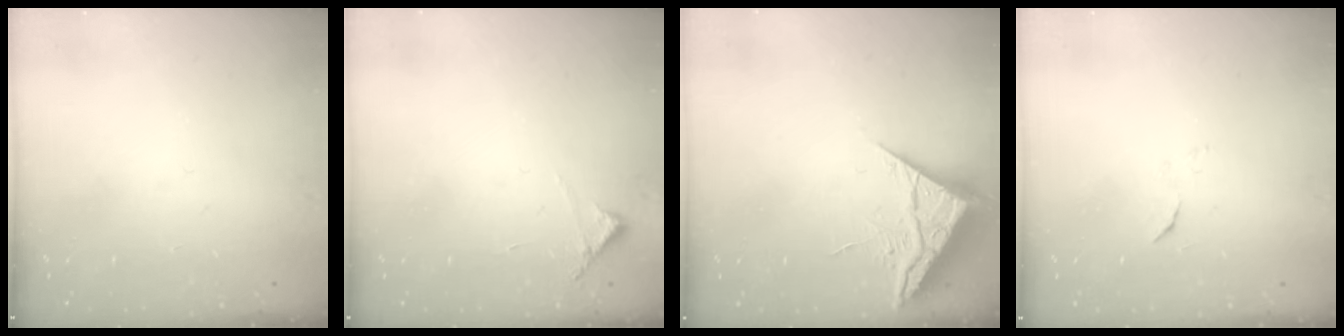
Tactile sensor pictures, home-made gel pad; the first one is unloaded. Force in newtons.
{"total": 4.3, "press": 4.3, "slide": 0.2}
{"total": 6.9, "press": 6.9, "slide": 0.4}
{"total": 4.1, "press": 4.1, "slide": 0.3}